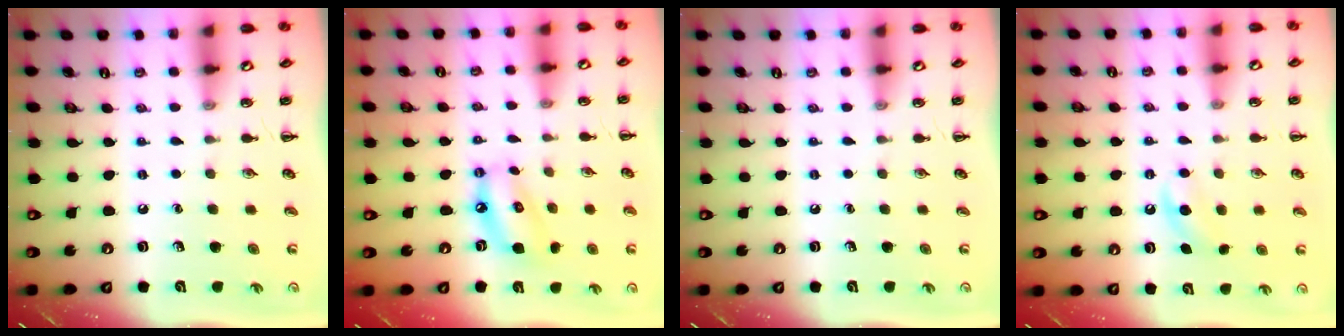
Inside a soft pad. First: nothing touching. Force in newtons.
{"total": 10.4, "press": 10.1, "slide": 2.6}
{"total": 0.0}
{"total": 5.4, "press": 5.3, "slide": 1.3}